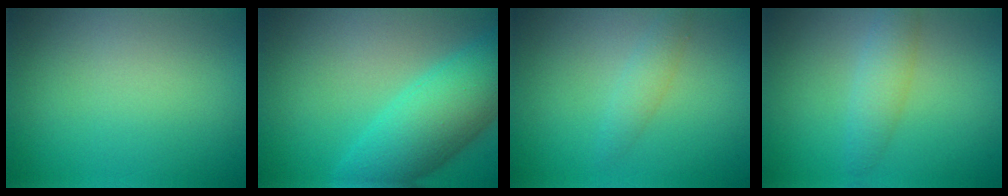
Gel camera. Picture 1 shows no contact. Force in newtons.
{"total": 8.0, "press": 8.0, "slide": 0.3}
{"total": 1.6, "press": 1.6, "slide": 0.0}
{"total": 2.5, "press": 2.5, "slide": 0.1}